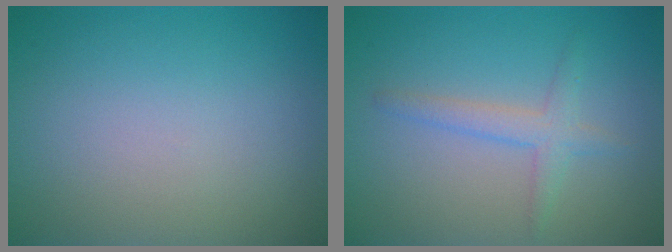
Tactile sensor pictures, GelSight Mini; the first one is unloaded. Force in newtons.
{"total": 2.2, "press": 2.2, "slide": 0.0}